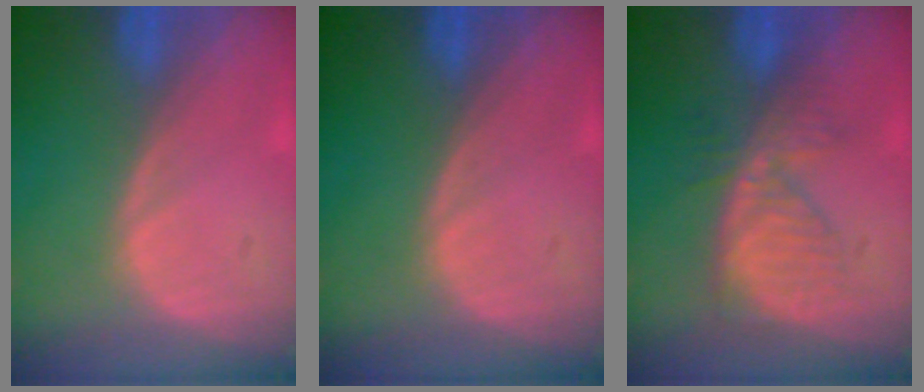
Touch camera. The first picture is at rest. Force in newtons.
{"total": 0.0}
{"total": 5.8, "press": 5.8, "slide": 0.2}